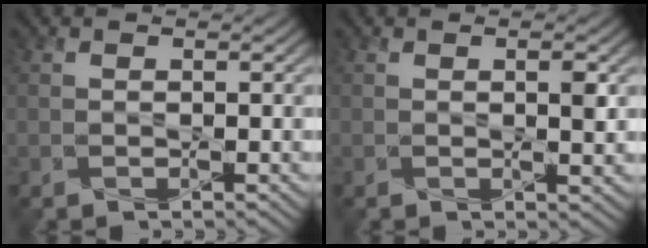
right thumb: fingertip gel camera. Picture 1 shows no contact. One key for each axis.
{"total": 1.8, "fx": 0.3, "fy": 0.3, "fz": 1.7, "tx": -0.029, "ty": -0.001, "tz": 0.006}